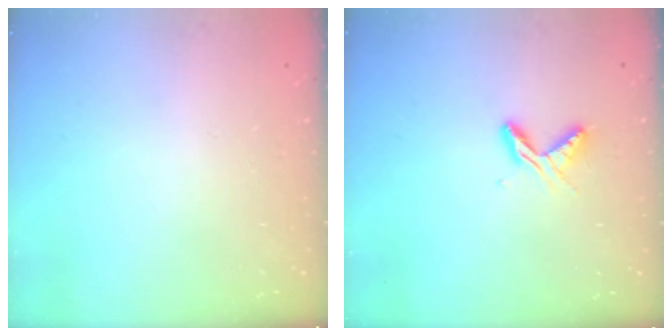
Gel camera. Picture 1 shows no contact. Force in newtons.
{"total": 6.1, "press": 6.1, "slide": 0.7}